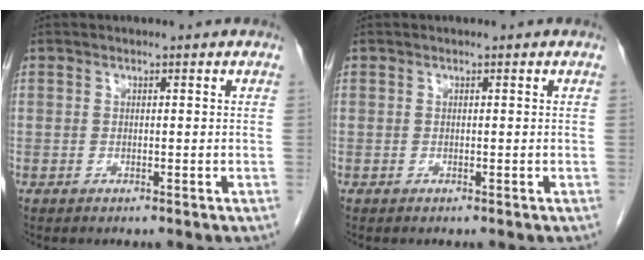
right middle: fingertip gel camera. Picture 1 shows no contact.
{"total": 0.0}